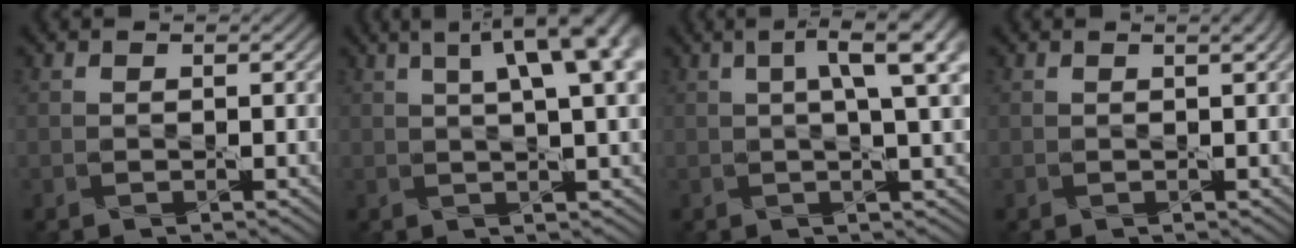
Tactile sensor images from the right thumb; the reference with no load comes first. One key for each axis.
{"total": 11.4, "fx": 4.3, "fy": 3.5, "fz": 10.0, "tx": -0.119, "ty": 0.043, "tz": 0.047}
{"total": 7.8, "fx": 2.1, "fy": 1.6, "fz": 7.4, "tx": -0.100, "ty": 0.021, "tz": 0.033}
{"total": 1.0, "fx": 0.6, "fy": 0.1, "fz": 0.8, "tx": -0.016, "ty": 0.003, "tz": 0.005}